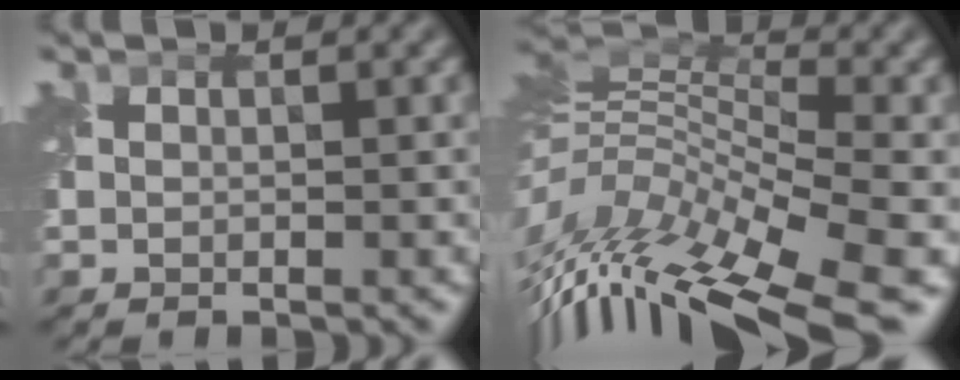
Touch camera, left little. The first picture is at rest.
{"total": 12.5, "force": [-4.9, 4.3, 10.6], "torque": [-0.214, 0.028, -0.075]}